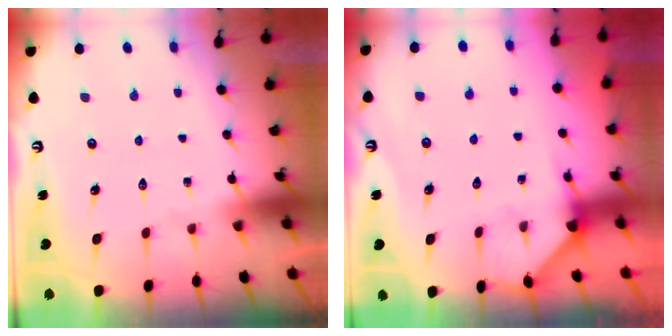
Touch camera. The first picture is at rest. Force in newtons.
{"total": 2.9, "press": 2.9, "slide": 0.2}